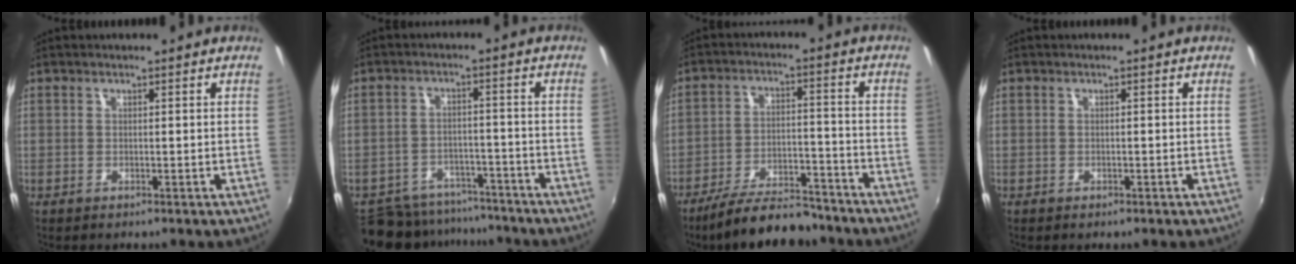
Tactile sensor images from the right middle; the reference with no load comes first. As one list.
[{"total": 12.6, "force": [-11.0, 5.3, 3.2], "torque": [-0.085, 0.009, -0.152]}, {"total": 14.8, "force": [-12.5, 4.0, 6.8], "torque": [-0.135, -0.004, -0.192]}, {"total": 1.1, "force": [-0.8, 0.6, 0.5], "torque": [-0.011, -0.003, -0.011]}]